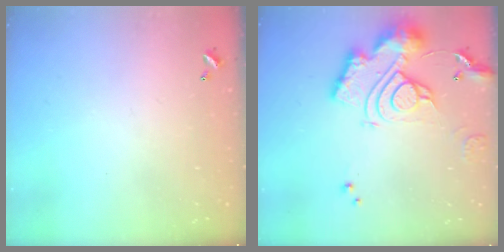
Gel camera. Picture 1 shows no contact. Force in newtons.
{"total": 17.7, "press": 17.6, "slide": 2.1}